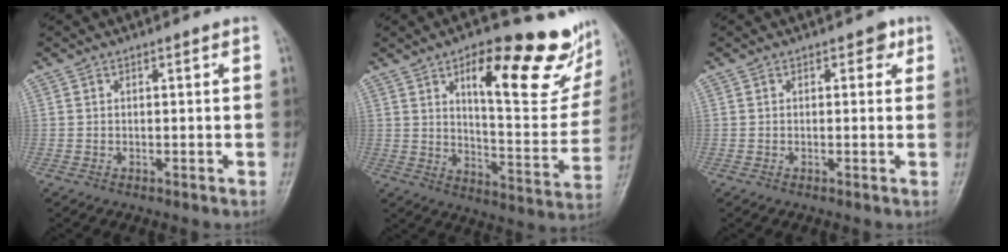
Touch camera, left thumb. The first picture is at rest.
{"total": 24.7, "force": [12.6, 8.4, 19.5], "torque": [-0.222, -0.046, 0.186]}
{"total": 1.8, "force": [0.7, 1.3, 1.1], "torque": [0.005, 0.001, 0.001]}